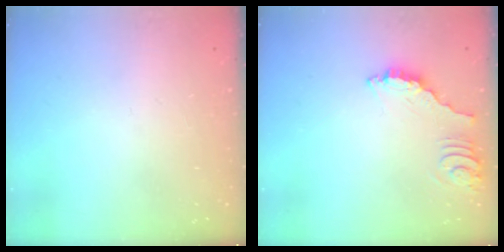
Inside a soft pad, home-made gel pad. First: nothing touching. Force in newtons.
{"total": 3.4, "press": 3.4, "slide": 0.1}